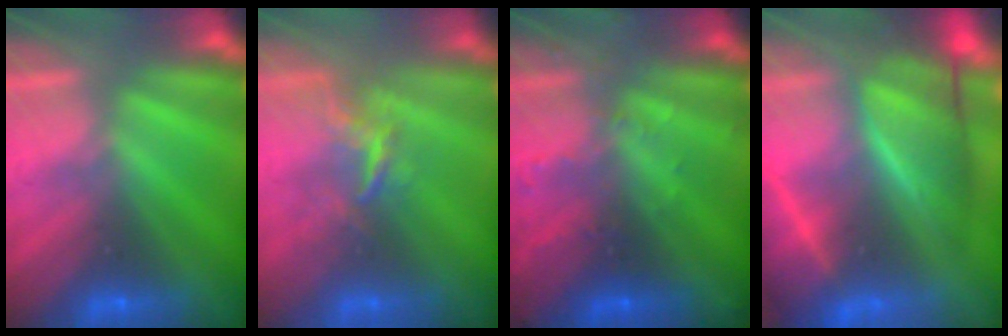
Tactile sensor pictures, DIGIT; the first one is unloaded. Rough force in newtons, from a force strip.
{"total": 3.2}
{"total": 2.9}
{"total": 7.0}